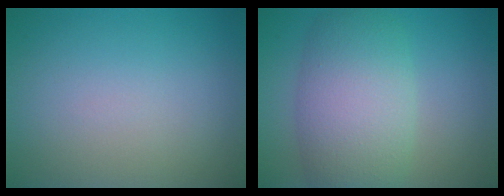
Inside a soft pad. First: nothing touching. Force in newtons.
{"total": 7.5, "press": 7.5, "slide": 0.3}